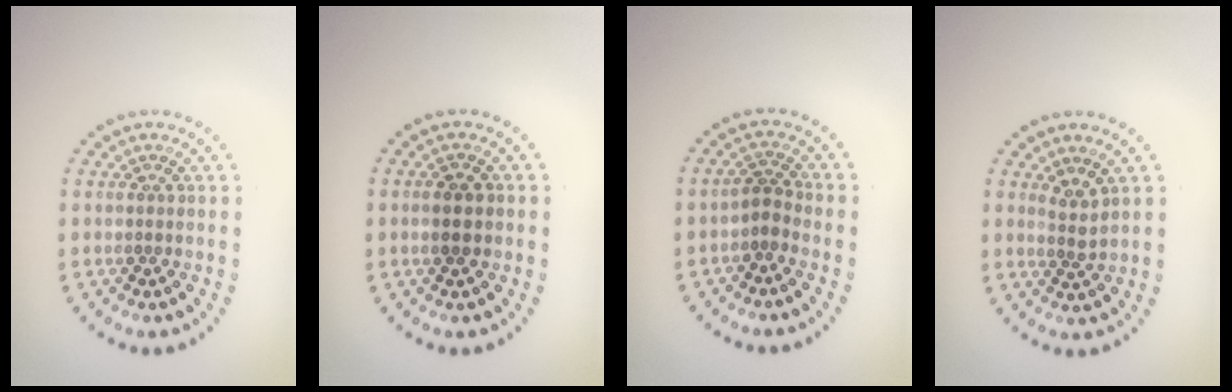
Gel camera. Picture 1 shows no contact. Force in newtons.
{"total": 2.1, "press": 2.1, "slide": 0.1}
{"total": 1.6, "press": 1.3, "slide": 1.0}
{"total": 1.7, "press": 1.1, "slide": 1.3}